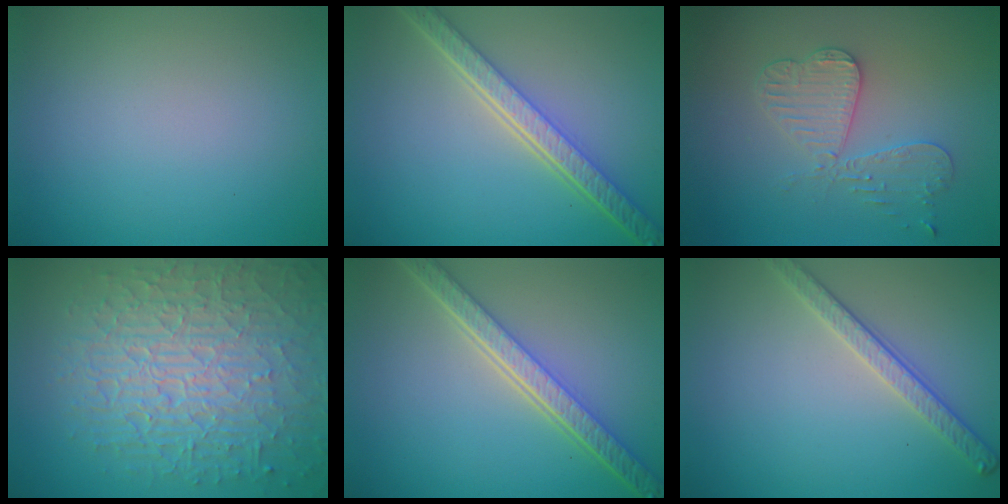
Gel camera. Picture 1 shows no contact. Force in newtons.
{"total": 5.6, "press": 4.2, "slide": 3.8}
{"total": 3.4, "press": 3.4, "slide": 0.6}
{"total": 10.5, "press": 6.7, "slide": 8.1}
{"total": 5.6, "press": 4.2, "slide": 3.8}
{"total": 2.7, "press": 2.6, "slide": 0.9}